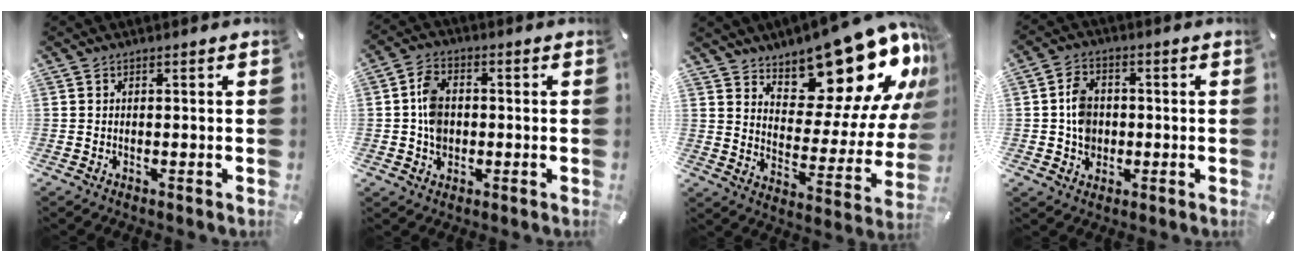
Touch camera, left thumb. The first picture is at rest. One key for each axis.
{"total": 6.9, "fx": -0.2, "fy": 5.3, "fz": 4.4, "tx": -0.087, "ty": 0.008, "tz": -0.003}
{"total": 20.8, "fx": 15.9, "fy": 9.7, "fz": 9.4, "tx": -0.101, "ty": -0.138, "tz": 0.264}
{"total": 6.6, "fx": -0.4, "fy": 5.5, "fz": 3.5, "tx": -0.058, "ty": 0.007, "tz": -0.008}